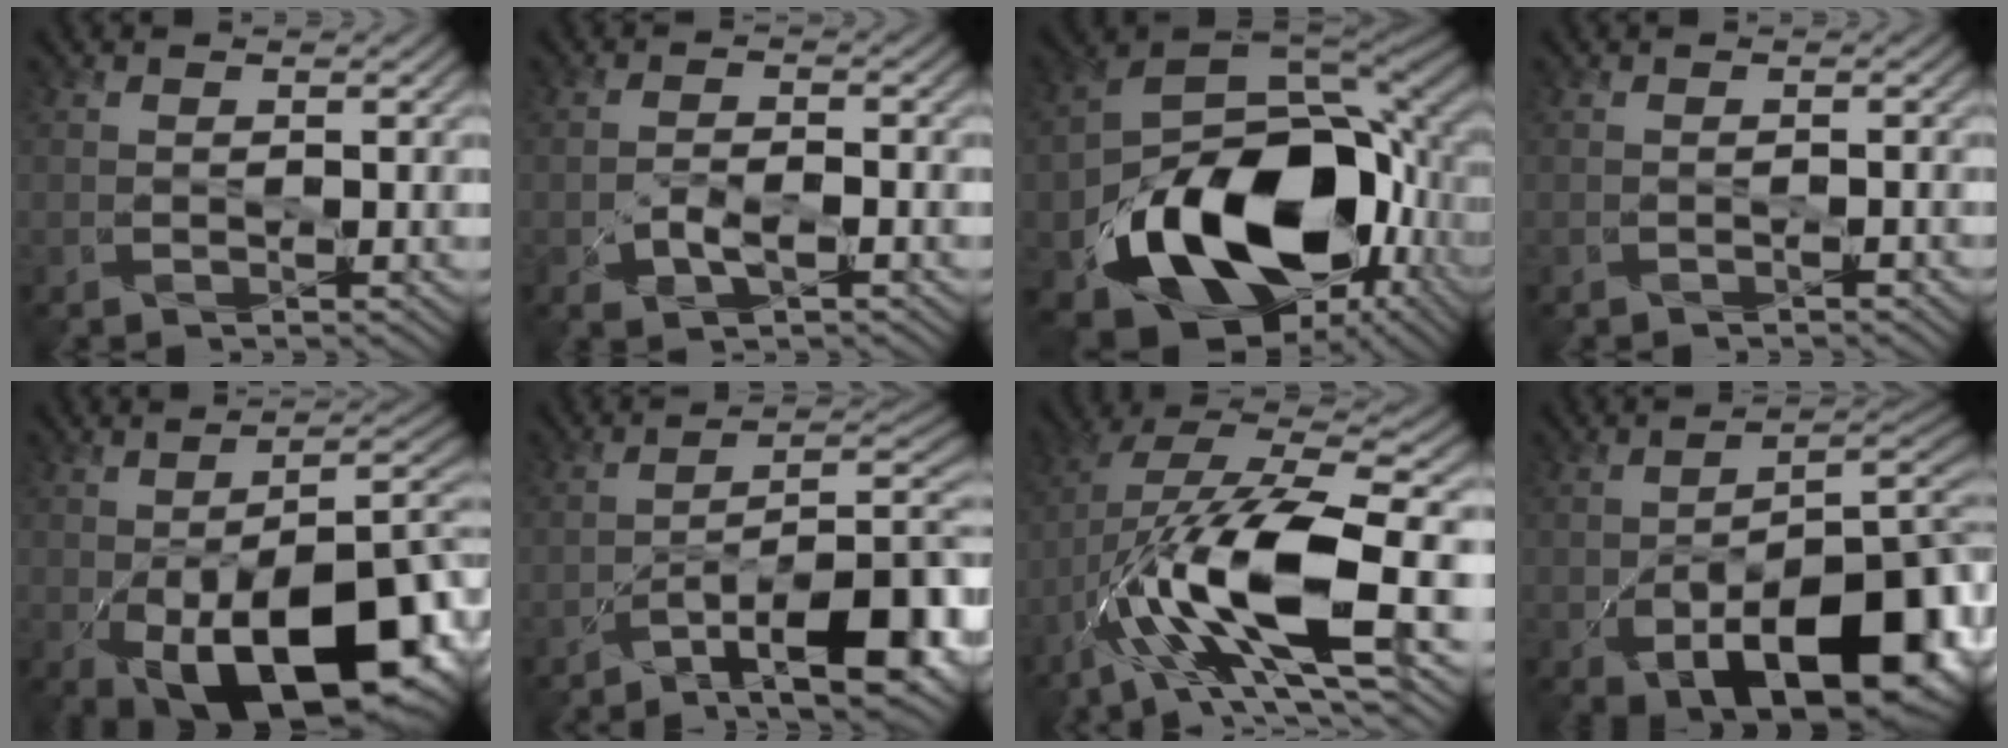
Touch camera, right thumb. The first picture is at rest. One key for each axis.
{"total": 3.0, "fx": -1.4, "fy": 1.3, "fz": 2.2, "tx": -0.050, "ty": -0.003, "tz": -0.026}
{"total": 18.9, "fx": -6.4, "fy": 12.4, "fz": 12.7, "tx": -0.245, "ty": -0.043, "tz": -0.098}
{"total": 0.6, "fx": -0.6, "fy": 0.0, "fz": 0.2, "tx": -0.004, "ty": 0.001, "tz": -0.009}
{"total": 19.0, "fx": -7.0, "fy": 9.3, "fz": 15.0, "tx": -0.205, "ty": -0.033, "tz": -0.096}
{"total": 14.6, "fx": -8.8, "fy": 4.5, "fz": 10.8, "tx": -0.151, "ty": -0.001, "tz": -0.143}
{"total": 16.3, "fx": -4.9, "fy": 5.7, "fz": 14.4, "tx": -0.291, "ty": 0.002, "tz": -0.085}
{"total": 15.5, "fx": -5.9, "fy": 8.1, "fz": 11.9, "tx": -0.171, "ty": -0.047, "tz": -0.075}